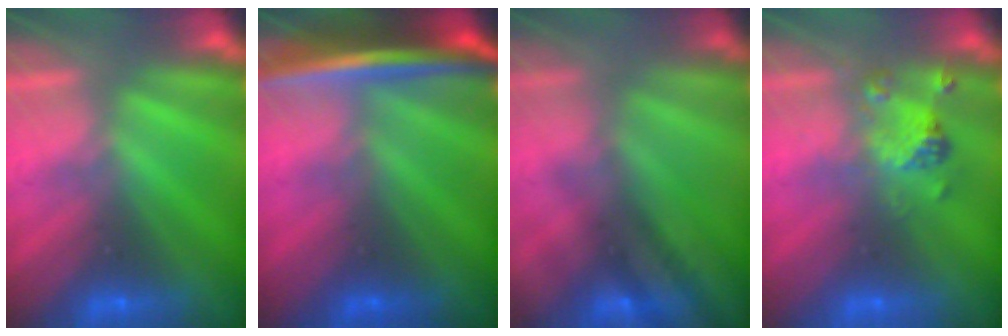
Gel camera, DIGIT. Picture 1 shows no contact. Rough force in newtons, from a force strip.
{"total": 7.2}
{"total": 2.4}
{"total": 2.4}